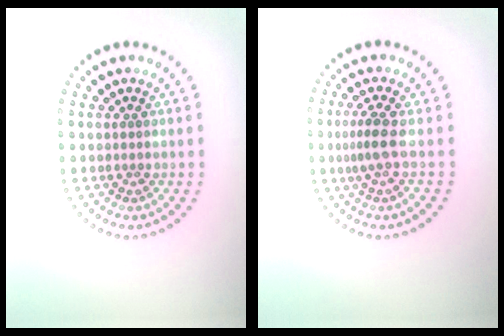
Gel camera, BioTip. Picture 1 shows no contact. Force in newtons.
{"total": 2.2, "press": 1.5, "slide": 1.6}